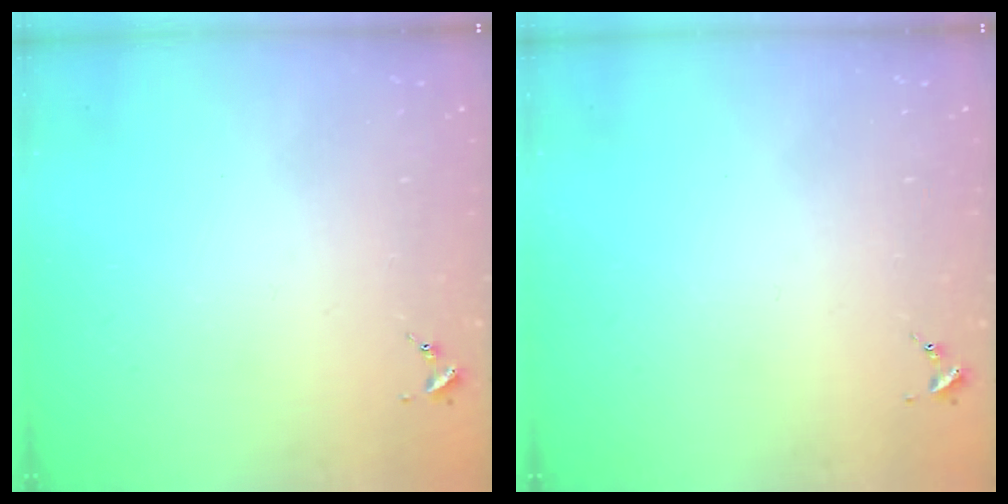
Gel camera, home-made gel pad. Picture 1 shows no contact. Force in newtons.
{"total": 0.0}